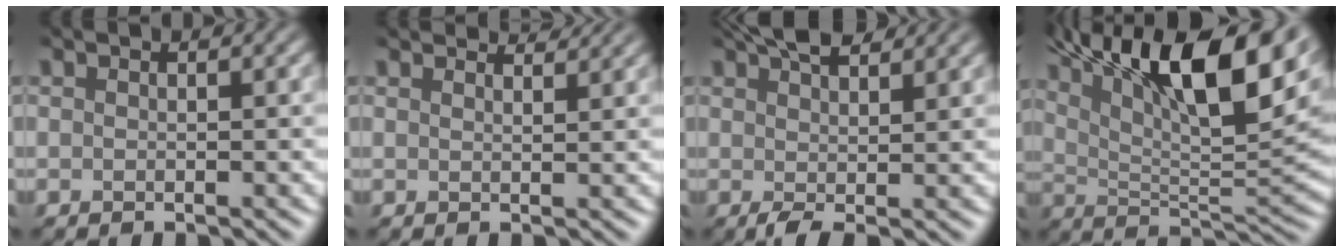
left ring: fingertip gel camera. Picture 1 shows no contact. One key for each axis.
{"total": 3.5, "fx": 3.3, "fy": 0.3, "fz": 0.9, "tx": -0.014, "ty": 0.005, "tz": 0.038}
{"total": 4.4, "fx": 2.4, "fy": 1.4, "fz": 3.4, "tx": -0.058, "ty": 0.005, "tz": 0.042}
{"total": 16.1, "fx": 8.5, "fy": 5.4, "fz": 12.5, "tx": -0.206, "ty": 0.026, "tz": 0.144}